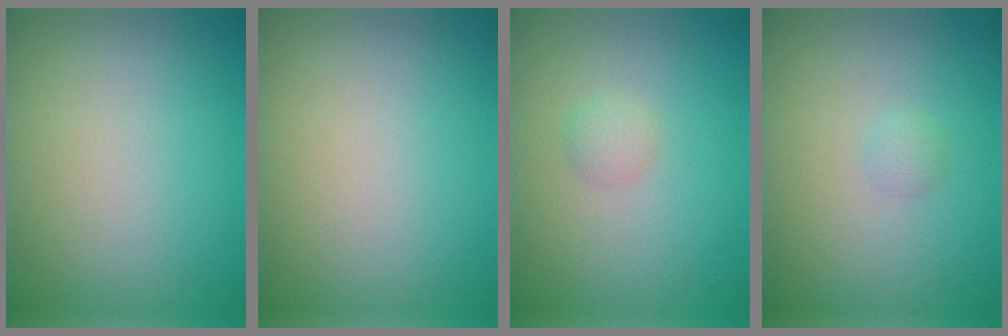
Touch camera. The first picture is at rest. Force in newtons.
{"total": 0.0}
{"total": 1.0, "press": 1.0, "slide": 0.0}
{"total": 0.7, "press": 0.7, "slide": 0.1}